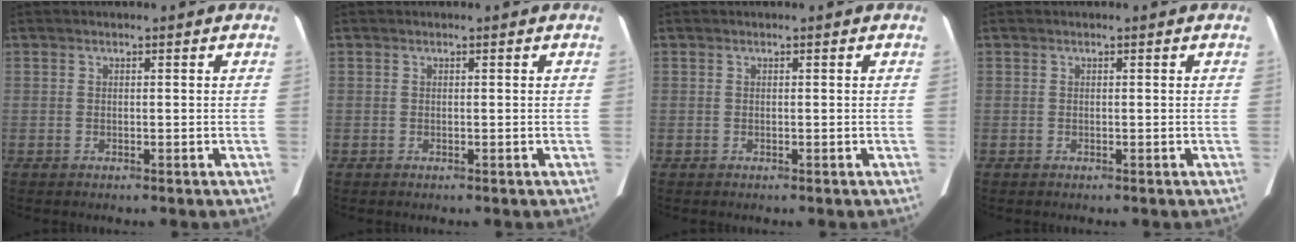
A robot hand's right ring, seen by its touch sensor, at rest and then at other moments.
{"total": 0.0}
{"total": 0.0}
{"total": 0.0}